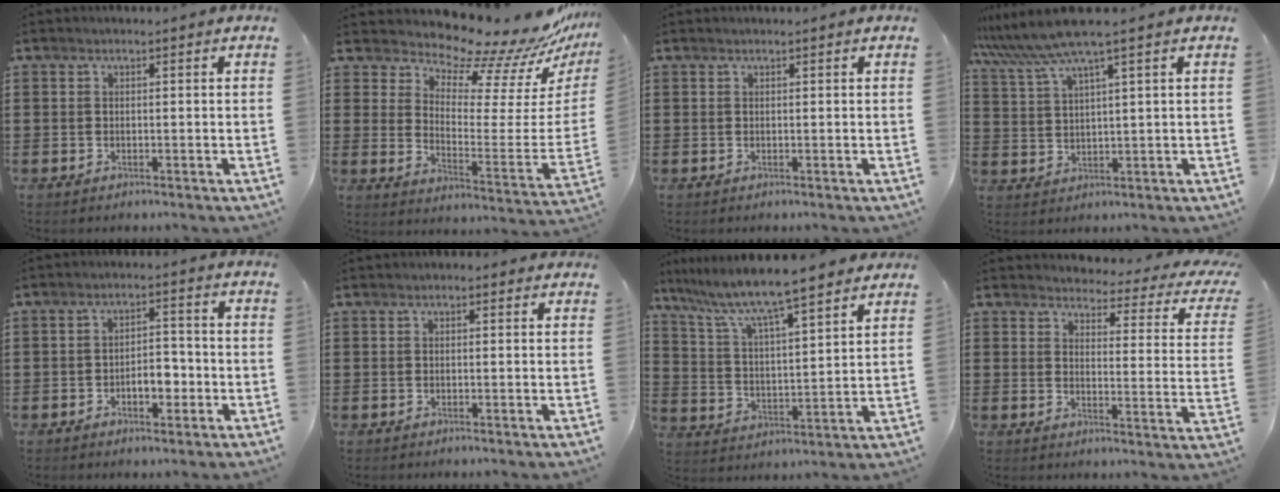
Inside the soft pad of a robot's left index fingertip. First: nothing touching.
{"total": 10.0, "force": [9.5, 1.5, 2.6], "torque": [-0.059, -0.100, 0.158]}
{"total": 0.0}
{"total": 6.0, "force": [4.4, -0.1, 4.1], "torque": [-0.100, -0.014, 0.075]}
{"total": 4.7, "force": [-1.6, 2.5, 3.6], "torque": [-0.058, 0.006, -0.033]}
{"total": 0.6, "force": [0.3, 0.4, 0.3], "torque": [-0.007, 0.004, 0.006]}
{"total": 8.0, "force": [7.1, 0.2, 3.8], "torque": [-0.104, -0.044, 0.115]}
{"total": 3.4, "force": [3.1, 0.5, 1.2], "torque": [-0.037, -0.028, 0.047]}